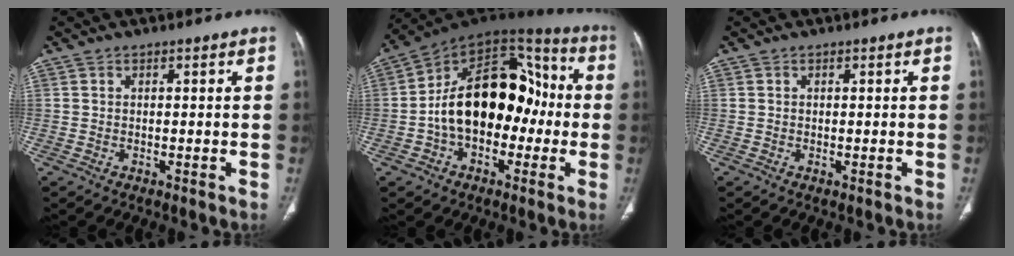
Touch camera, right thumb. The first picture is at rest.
{"total": 21.7, "force": [-2.0, 14.0, 16.4], "torque": [-0.230, 0.056, -0.037]}
{"total": 0.0}